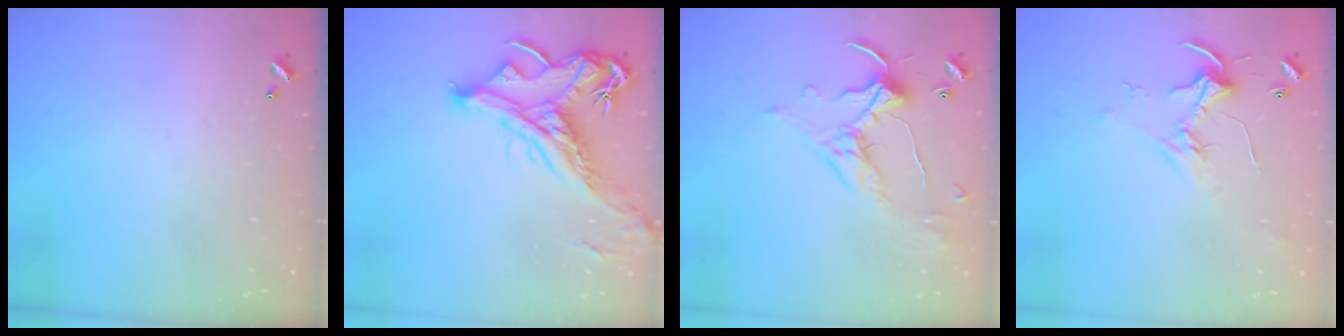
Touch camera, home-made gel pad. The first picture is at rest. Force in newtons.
{"total": 3.5, "press": 3.3, "slide": 1.3}
{"total": 1.7, "press": 1.5, "slide": 0.8}
{"total": 2.5, "press": 2.5, "slide": 0.2}